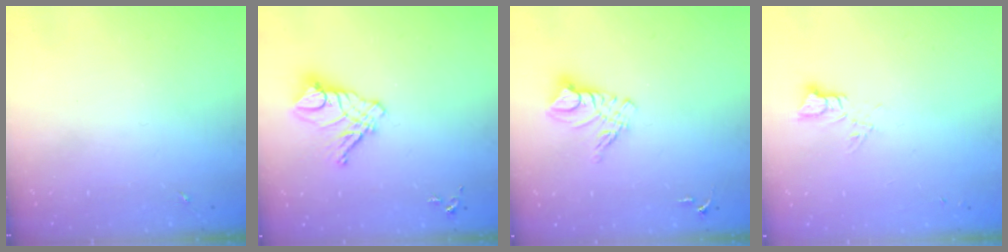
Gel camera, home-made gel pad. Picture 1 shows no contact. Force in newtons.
{"total": 11.6, "press": 11.5, "slide": 1.1}
{"total": 9.8, "press": 9.8, "slide": 0.9}
{"total": 3.4, "press": 3.4, "slide": 0.2}